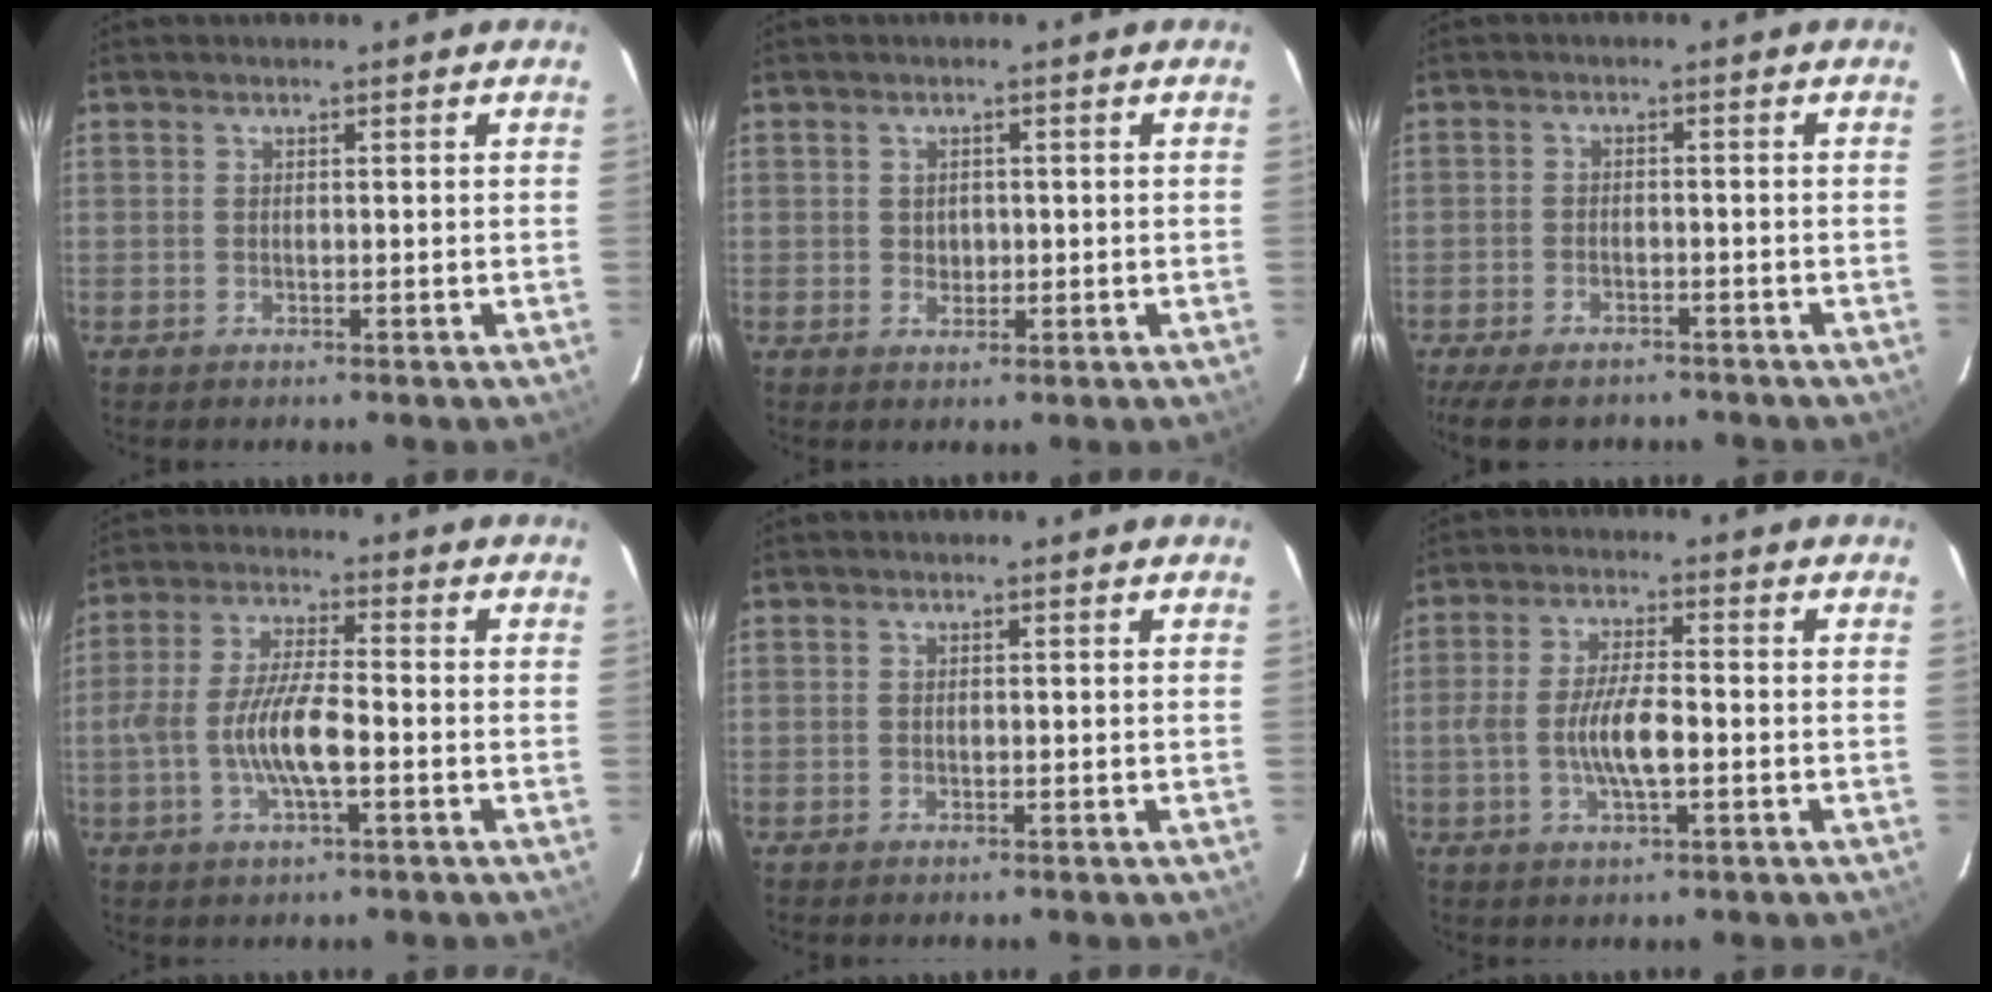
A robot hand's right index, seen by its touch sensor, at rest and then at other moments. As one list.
[{"total": 1.8, "force": [0.2, 1.6, 0.7], "torque": [-0.008, 0.004, 0.006]}, {"total": 9.6, "force": [-7.4, 4.3, 4.2], "torque": [-0.106, -0.012, -0.119]}, {"total": 9.7, "force": [-2.5, 2.4, 9.1], "torque": [-0.185, 0.001, -0.048]}, {"total": 0.0}, {"total": 7.4, "force": [-1.5, 1.9, 7.0], "torque": [-0.139, 0.001, -0.028]}]